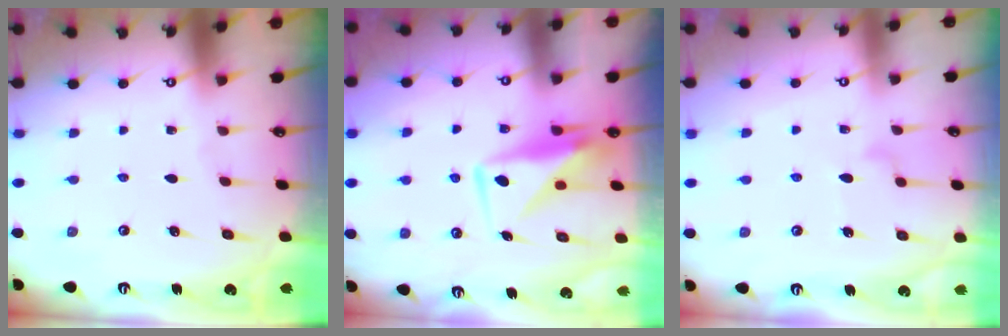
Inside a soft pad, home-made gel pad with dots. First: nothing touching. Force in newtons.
{"total": 9.5, "press": 9.4, "slide": 0.7}
{"total": 8.5, "press": 8.4, "slide": 0.4}